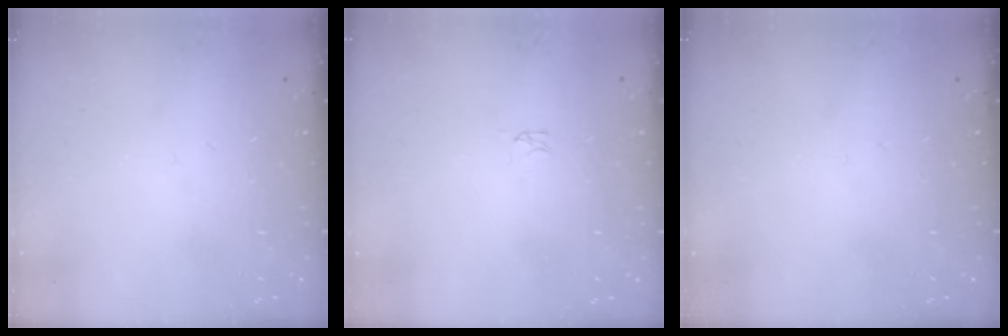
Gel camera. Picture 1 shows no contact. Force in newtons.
{"total": 0.0}
{"total": 0.0}